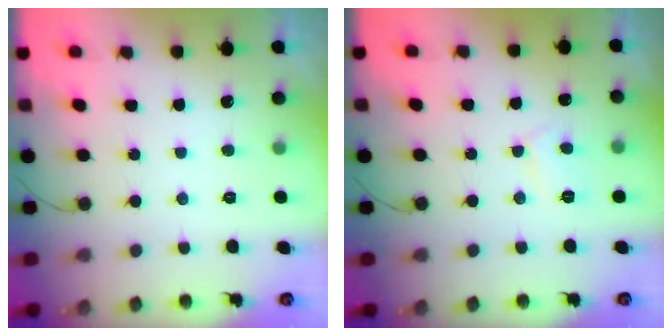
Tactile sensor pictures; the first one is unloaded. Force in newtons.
{"total": 5.3, "press": 5.3, "slide": 0.4}